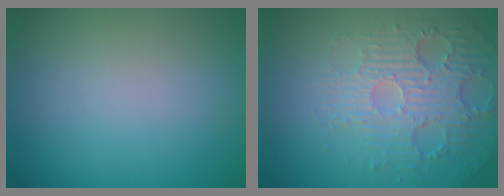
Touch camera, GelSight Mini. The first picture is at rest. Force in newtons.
{"total": 4.3, "press": 3.8, "slide": 2.1}